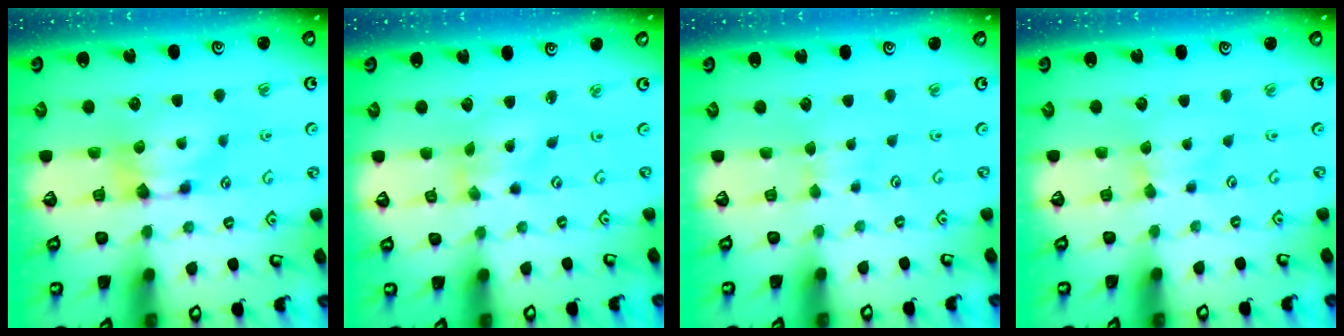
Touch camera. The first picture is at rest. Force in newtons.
{"total": 2.0, "press": 1.7, "slide": 1.0}
{"total": 3.0, "press": 2.9, "slide": 0.4}
{"total": 1.1, "press": 1.0, "slide": 0.6}